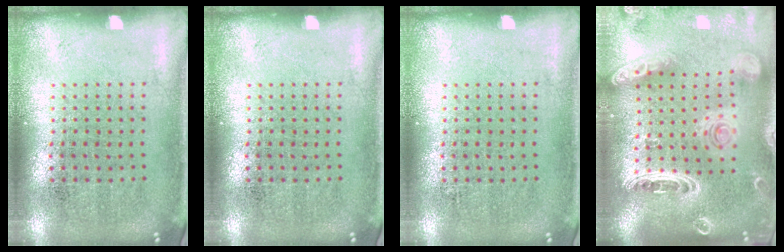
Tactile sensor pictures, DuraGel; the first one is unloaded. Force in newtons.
{"total": 0.0}
{"total": 0.0}
{"total": 2.6, "press": 2.3, "slide": 1.1}